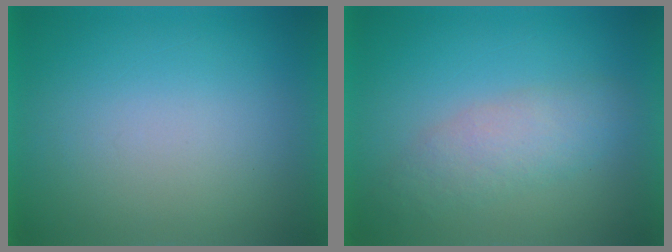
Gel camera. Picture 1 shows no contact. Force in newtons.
{"total": 2.8}